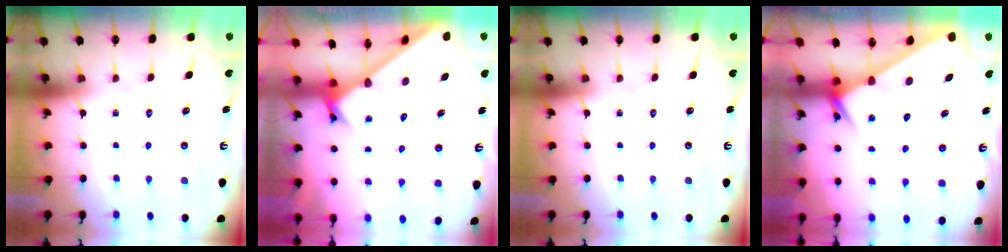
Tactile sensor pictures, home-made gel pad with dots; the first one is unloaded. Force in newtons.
{"total": 2.8, "press": 2.8, "slide": 0.3}
{"total": 0.0}
{"total": 2.5, "press": 2.5, "slide": 0.1}